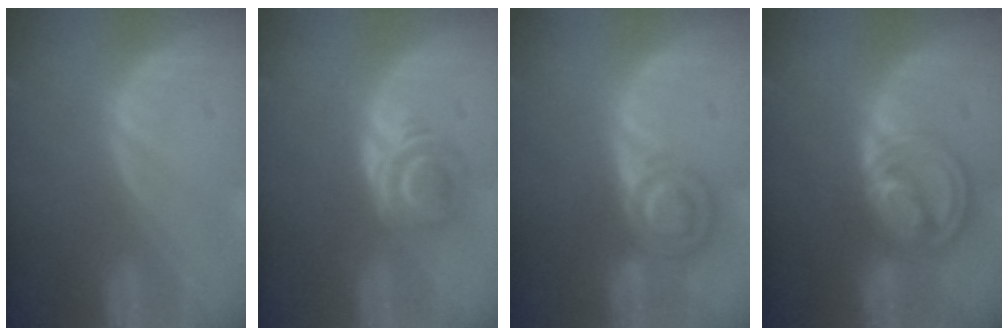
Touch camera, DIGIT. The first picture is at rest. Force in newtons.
{"total": 6.1, "press": 5.0, "slide": 3.5}
{"total": 7.3, "press": 6.1, "slide": 4.0}
{"total": 8.7, "press": 7.4, "slide": 4.6}